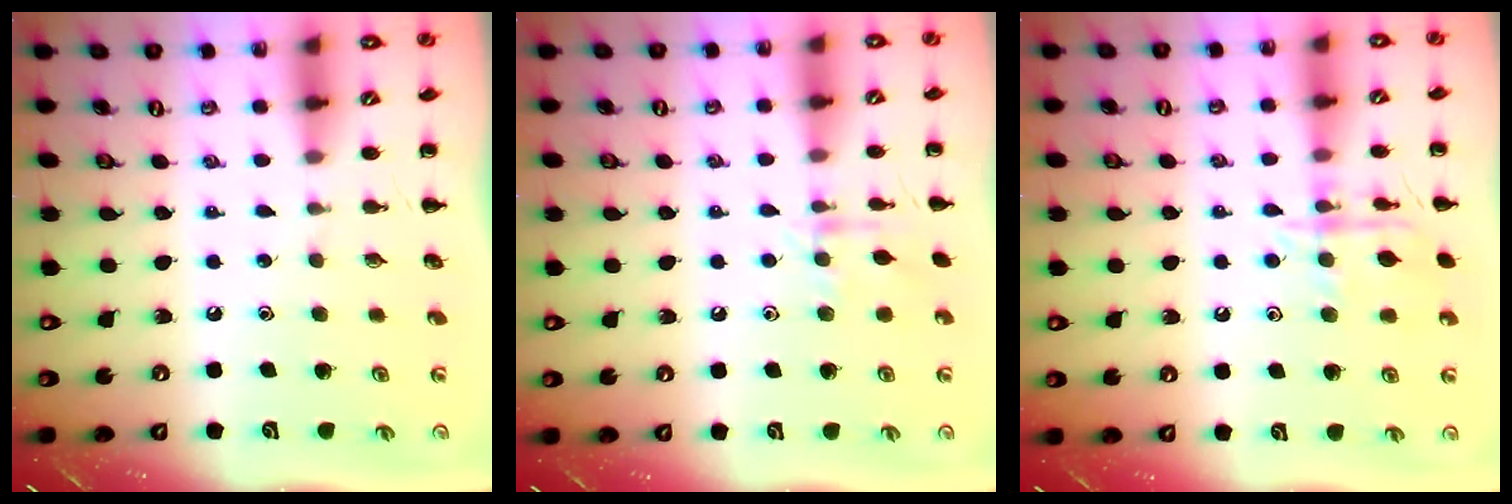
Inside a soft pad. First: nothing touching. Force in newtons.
{"total": 7.4, "press": 7.4, "slide": 1.1}
{"total": 11.8, "press": 11.7, "slide": 0.7}